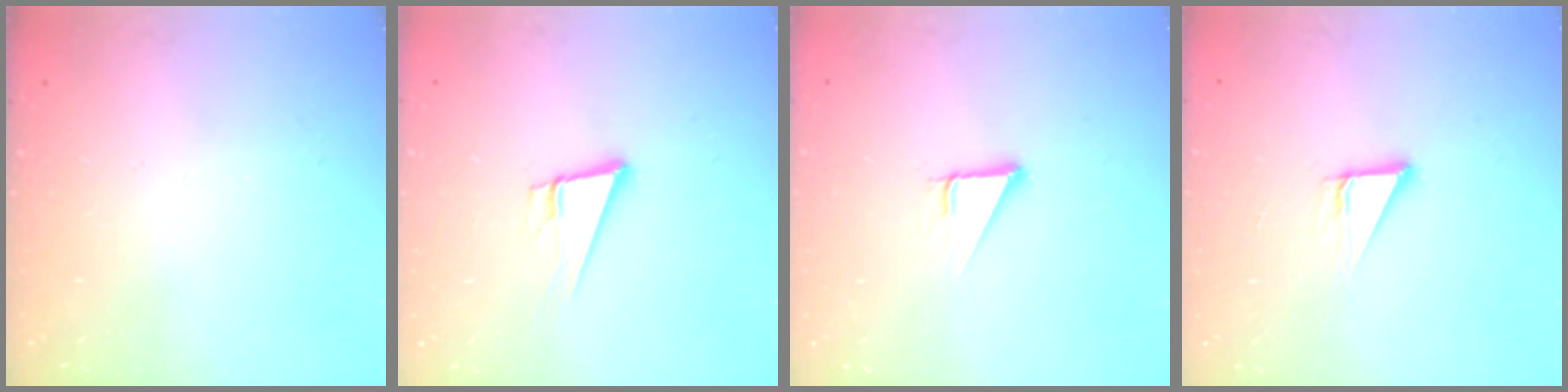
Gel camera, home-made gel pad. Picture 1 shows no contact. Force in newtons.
{"total": 9.0, "press": 8.3, "slide": 3.3}
{"total": 2.9, "press": 2.9, "slide": 0.1}
{"total": 4.0, "press": 4.0, "slide": 0.2}